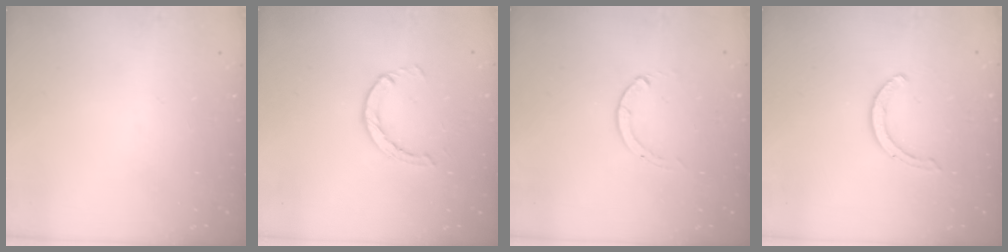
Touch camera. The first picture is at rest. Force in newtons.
{"total": 2.4, "press": 2.4, "slide": 0.4}
{"total": 0.0}
{"total": 2.9, "press": 2.9, "slide": 0.4}